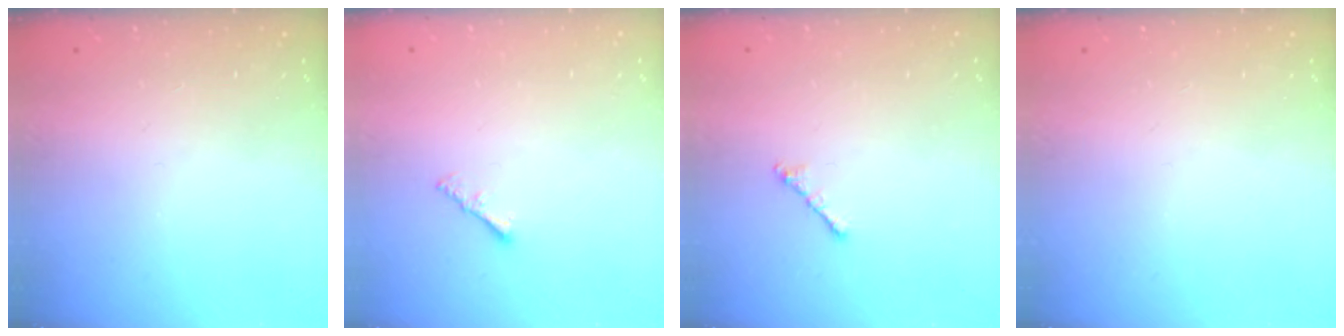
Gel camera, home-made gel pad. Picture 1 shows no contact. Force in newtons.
{"total": 1.6, "press": 1.5, "slide": 0.5}
{"total": 1.0, "press": 0.9, "slide": 0.4}
{"total": 0.0}